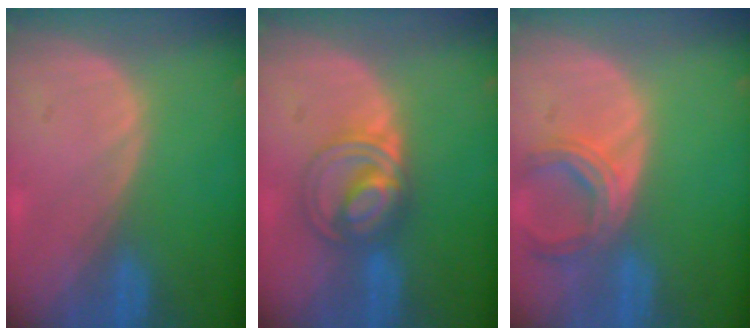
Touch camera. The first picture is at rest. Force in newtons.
{"total": 6.3, "press": 6.3, "slide": 0.1}
{"total": 6.0, "press": 5.5, "slide": 2.3}